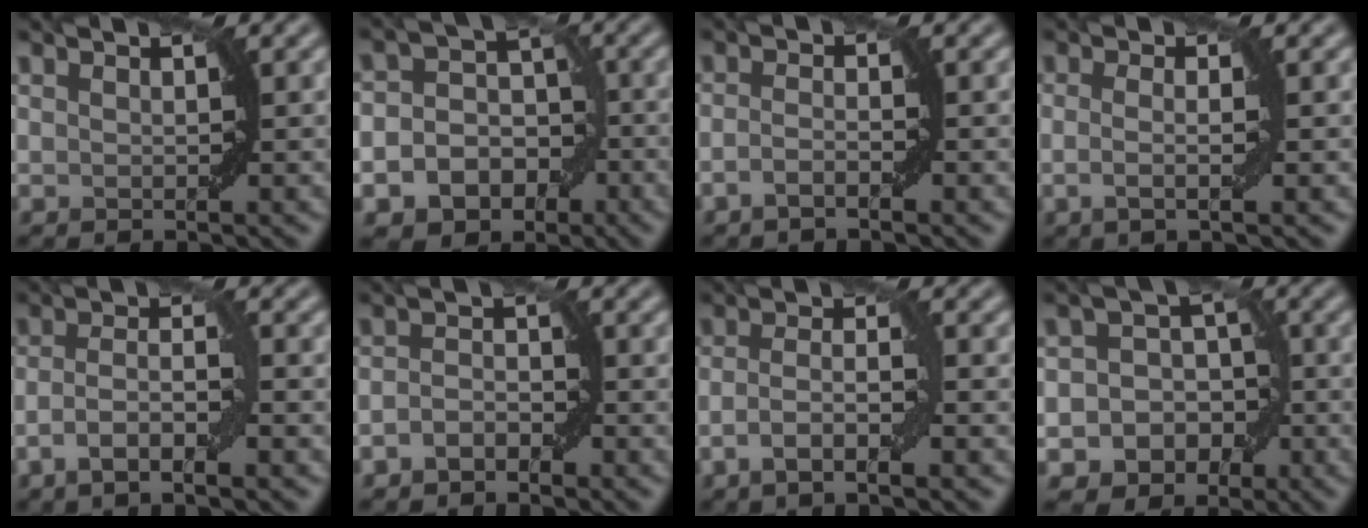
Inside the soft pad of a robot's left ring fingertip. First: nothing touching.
{"total": 7.8, "force": [-3.1, 6.6, 2.7], "torque": [-0.024, 0.010, -0.064]}
{"total": 1.3, "force": [-0.8, 0.3, 1.0], "torque": [-0.020, 0.004, -0.018]}
{"total": 2.4, "force": [-0.2, 0.6, 2.3], "torque": [-0.039, -0.002, -0.013]}
{"total": 3.7, "force": [-1.5, 0.8, 3.2], "torque": [-0.060, 0.004, -0.033]}
{"total": 1.9, "force": [-1.1, 1.1, 1.1], "torque": [-0.022, 0.005, -0.024]}
{"total": 3.2, "force": [-1.3, 0.6, 2.9], "torque": [-0.054, 0.004, -0.029]}
{"total": 6.7, "force": [-2.7, 5.8, 1.9], "torque": [-0.006, 0.012, -0.057]}